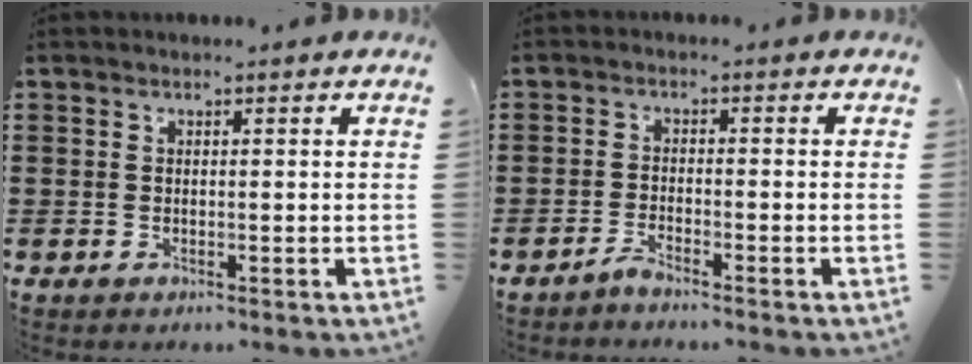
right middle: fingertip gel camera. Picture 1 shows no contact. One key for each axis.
{"total": 1.8, "fx": -1.7, "fy": -0.1, "fz": 0.7, "tx": -0.020, "ty": -0.001, "tz": -0.035}